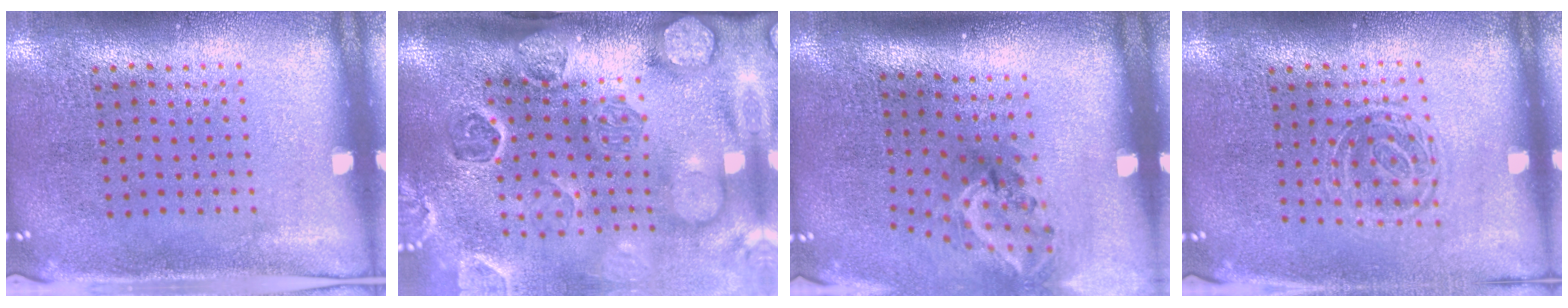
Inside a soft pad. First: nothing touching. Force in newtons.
{"total": 4.6, "press": 3.4, "slide": 3.0}
{"total": 2.1, "press": 1.3, "slide": 1.6}
{"total": 1.3, "press": 1.1, "slide": 0.7}